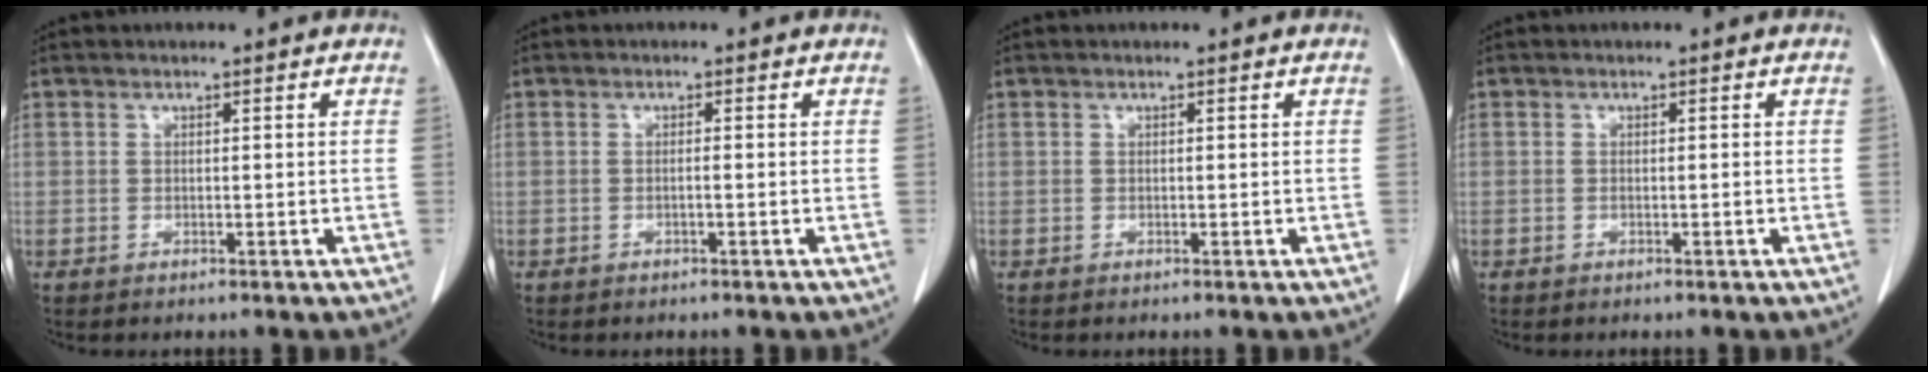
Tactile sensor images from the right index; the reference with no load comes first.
{"total": 0.5, "force": [-0.2, -0.1, 0.5], "torque": [-0.010, 0.001, -0.003]}
{"total": 0.0}
{"total": 0.0}